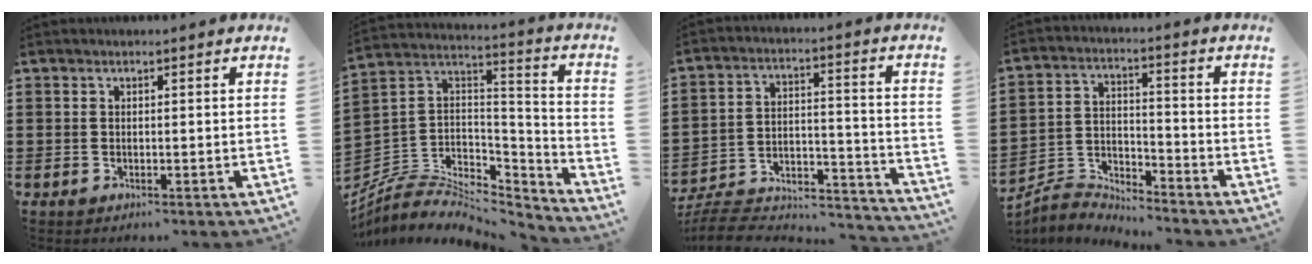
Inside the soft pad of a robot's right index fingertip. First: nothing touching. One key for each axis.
{"total": 6.0, "fx": -4.8, "fy": 3.3, "fz": 1.5, "tx": -0.049, "ty": -0.004, "tz": -0.097}
{"total": 5.7, "fx": -5.2, "fy": 1.8, "fz": 1.5, "tx": -0.023, "ty": 0.004, "tz": -0.103}
{"total": 4.3, "fx": -4.3, "fy": 0.6, "fz": 0.0, "tx": -0.021, "ty": 0.000, "tz": -0.096}